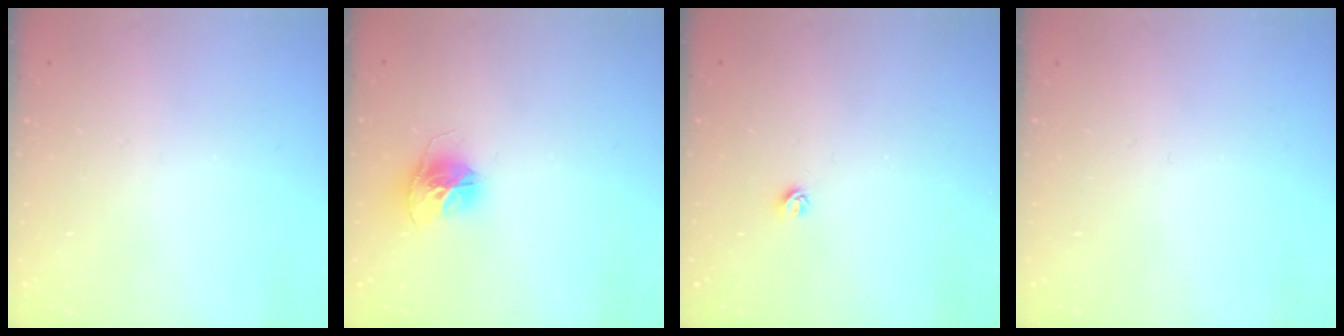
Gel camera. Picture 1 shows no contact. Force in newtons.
{"total": 12.0, "press": 12.0, "slide": 1.2}
{"total": 5.0, "press": 4.9, "slide": 0.7}
{"total": 0.0}